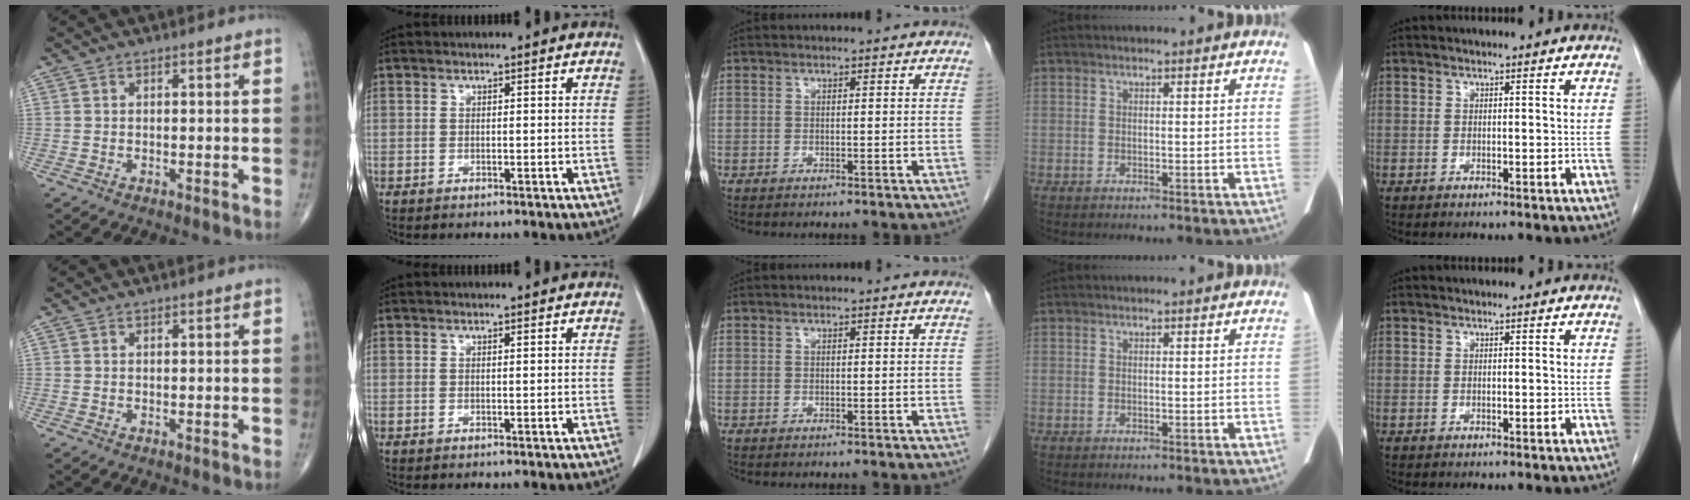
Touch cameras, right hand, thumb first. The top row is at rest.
{}